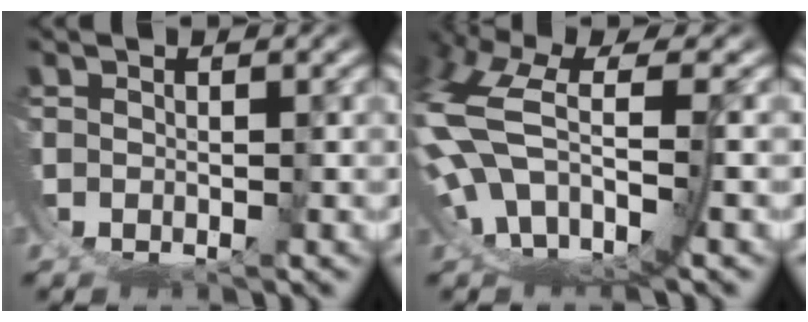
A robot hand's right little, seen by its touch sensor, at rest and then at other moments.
{"total": 9.7, "force": [-1.2, 6.6, 7.0], "torque": [-0.181, -0.035, -0.010]}